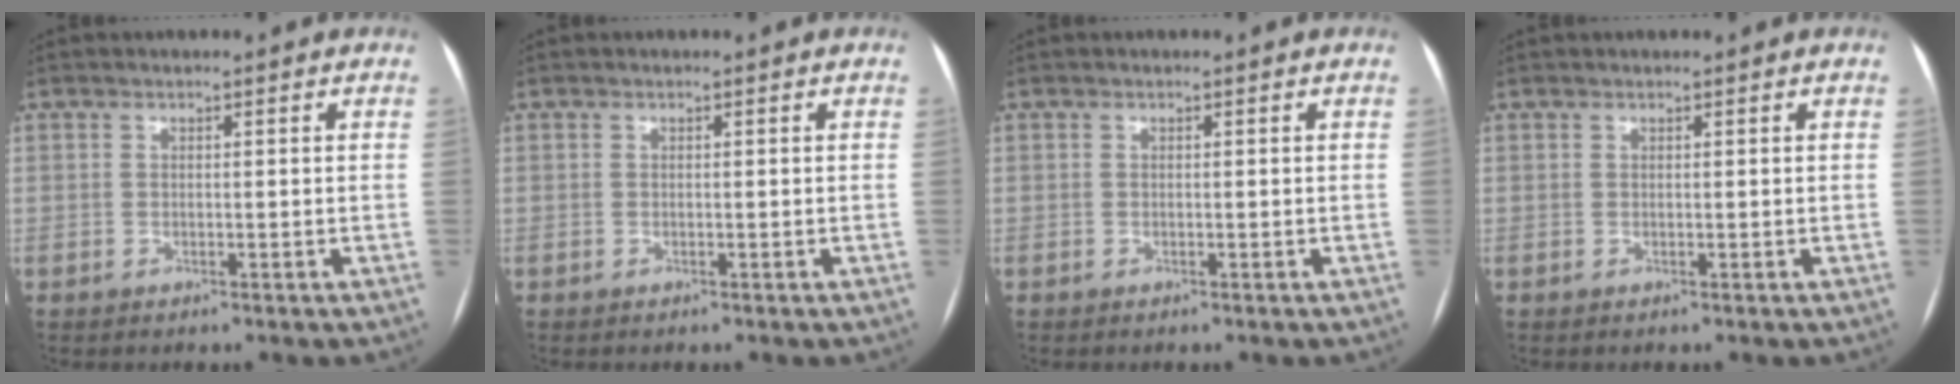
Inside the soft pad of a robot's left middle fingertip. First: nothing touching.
{"total": 0.0}
{"total": 0.0}
{"total": 1.4, "force": [-0.5, -1.0, -0.7], "torque": [0.009, -0.008, -0.007]}